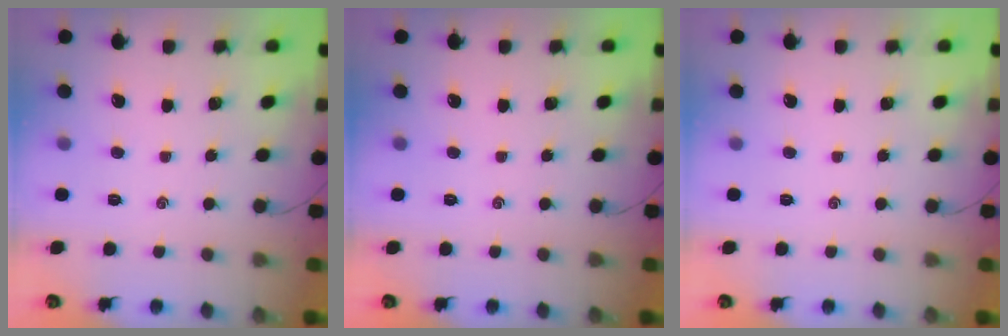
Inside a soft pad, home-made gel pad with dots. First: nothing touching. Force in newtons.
{"total": 0.0}
{"total": 0.0}